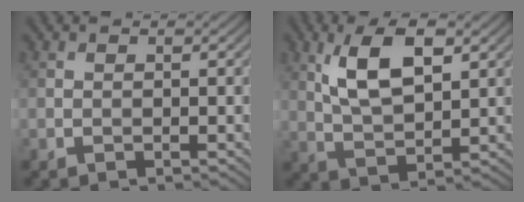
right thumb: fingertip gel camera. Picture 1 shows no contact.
{"total": 8.0, "force": [3.3, 3.3, 6.5], "torque": [-0.134, 0.003, 0.066]}